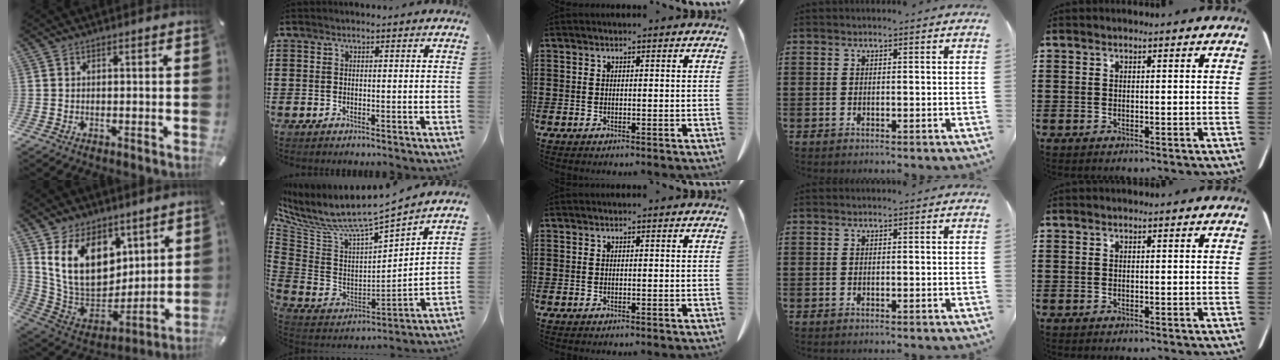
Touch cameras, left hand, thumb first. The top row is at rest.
{"thumb": {"total": 17.6, "force": [7.5, 12.6, 9.7], "torque": [-0.184, -0.042, 0.145]}, "index": {"total": 6.5, "force": [5.7, 0.4, 3.2], "torque": [-0.091, -0.060, 0.087]}}